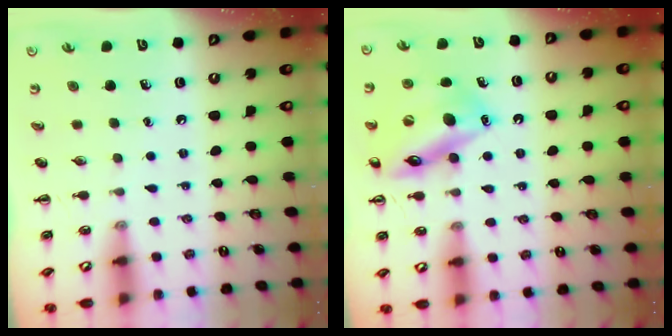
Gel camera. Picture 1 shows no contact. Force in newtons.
{"total": 16.3, "press": 16.2, "slide": 2.3}